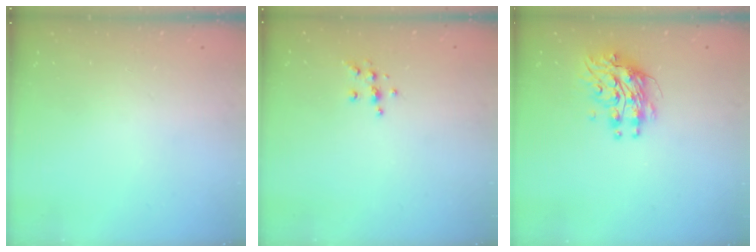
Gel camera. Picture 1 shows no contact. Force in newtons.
{"total": 5.7, "press": 5.6, "slide": 1.1}
{"total": 9.0, "press": 9.0, "slide": 0.9}